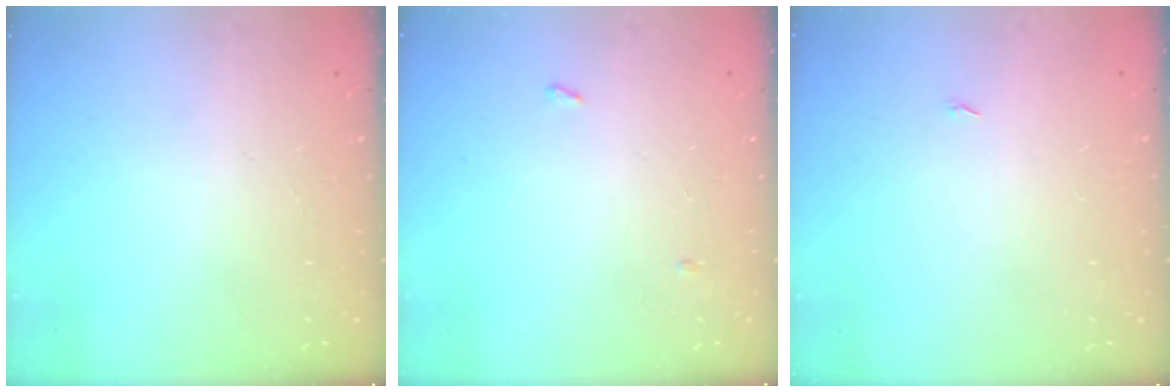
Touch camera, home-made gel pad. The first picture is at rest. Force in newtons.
{"total": 6.9, "press": 2.8, "slide": 6.3}
{"total": 4.0, "press": 1.3, "slide": 3.7}